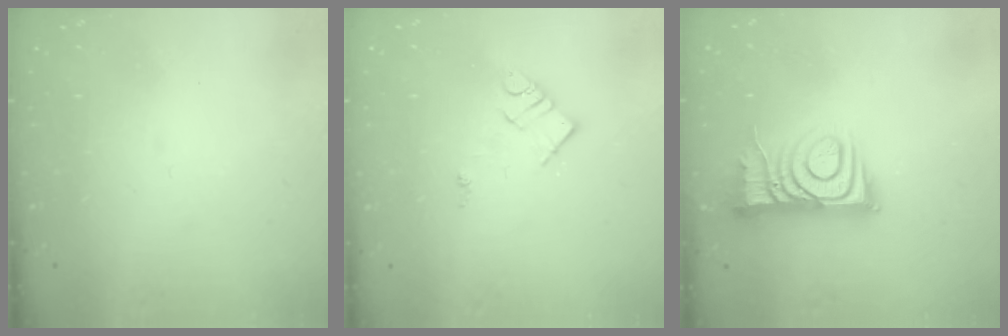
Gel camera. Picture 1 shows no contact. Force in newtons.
{"total": 7.4, "press": 7.4, "slide": 0.2}
{"total": 10.4, "press": 10.4, "slide": 1.0}